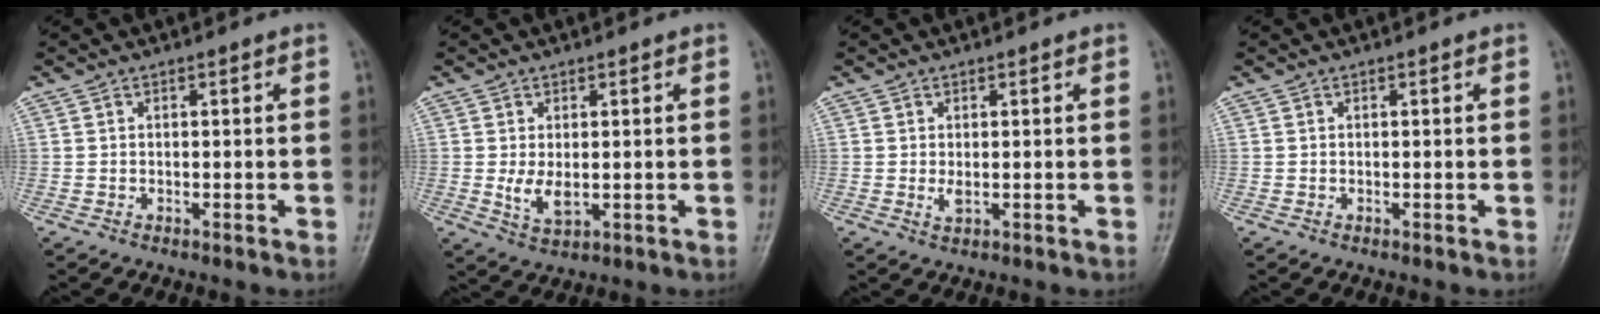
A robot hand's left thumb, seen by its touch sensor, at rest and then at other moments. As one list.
[{"total": 4.2, "force": [0.1, 2.5, 3.5], "torque": [-0.061, -0.012, 0.008]}, {"total": 1.8, "force": [0.2, 1.0, 1.5], "torque": [-0.024, -0.005, 0.006]}, {"total": 0.0}]